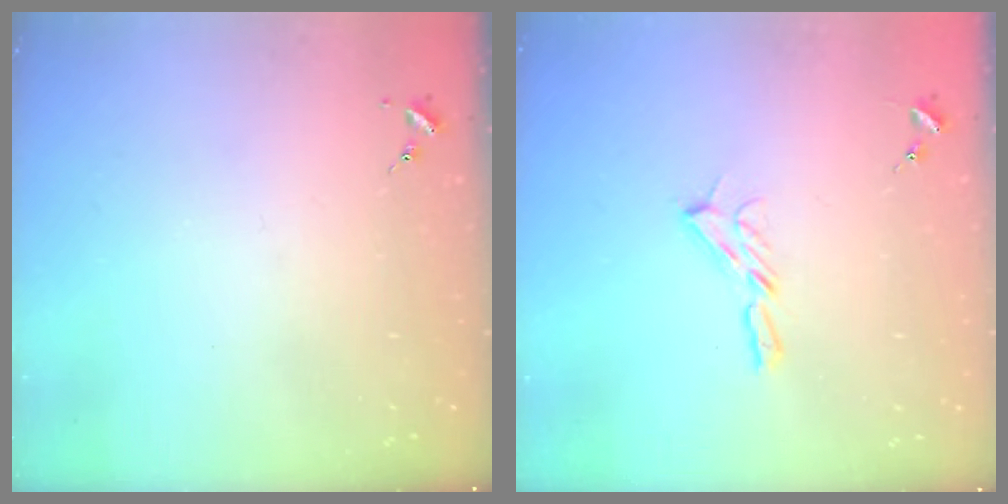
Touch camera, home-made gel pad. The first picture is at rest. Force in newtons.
{"total": 5.9, "press": 5.9, "slide": 0.5}